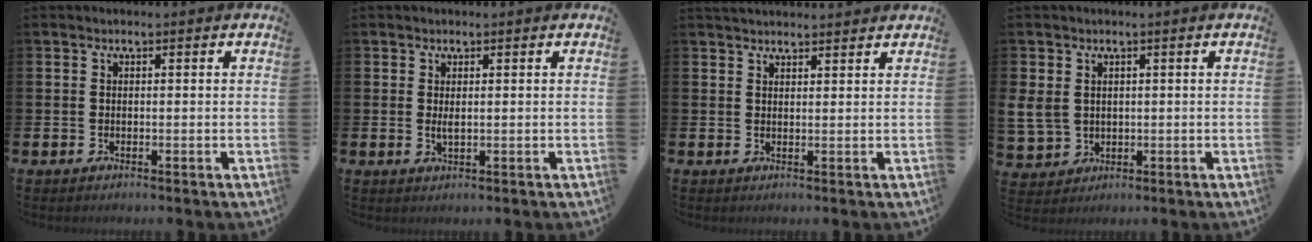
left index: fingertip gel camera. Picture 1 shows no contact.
{"total": 1.4, "force": [0.5, 0.4, 1.2], "torque": [-0.015, -0.002, 0.006]}
{"total": 2.4, "force": [2.3, 0.4, 0.2], "torque": [-0.008, -0.007, 0.044]}
{"total": 3.9, "force": [1.5, 3.4, 1.4], "torque": [-0.034, 0.007, 0.028]}